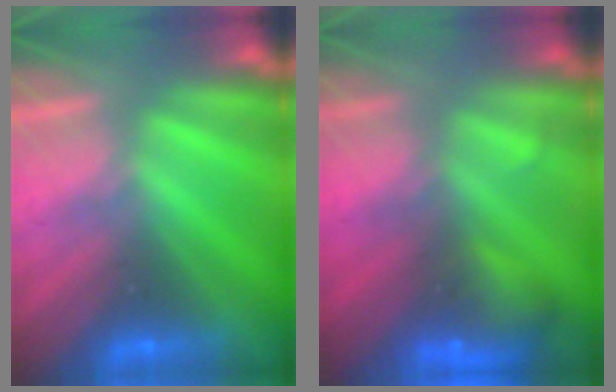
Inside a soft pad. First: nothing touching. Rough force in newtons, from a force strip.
{"total": 5.8}